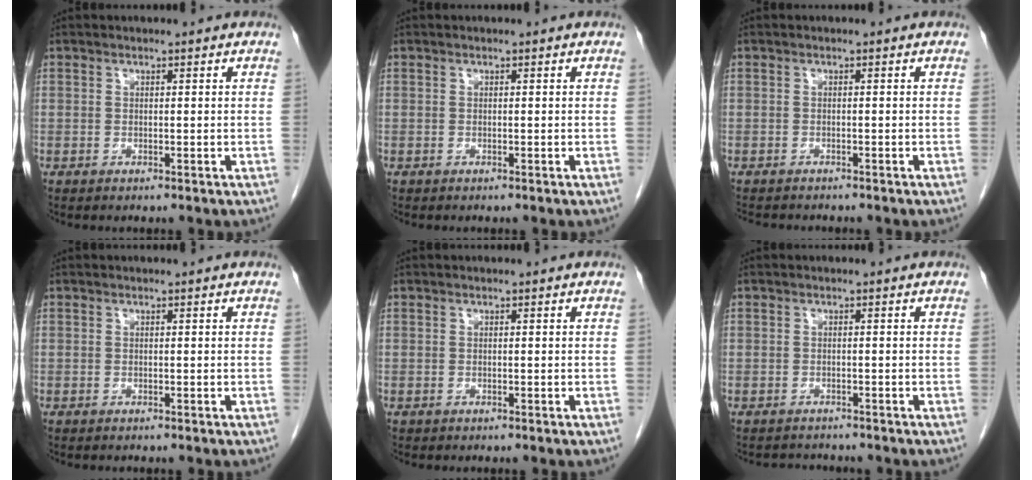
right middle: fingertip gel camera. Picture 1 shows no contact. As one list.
[{"total": 0.0}, {"total": 4.4, "force": [-4.0, 1.1, 1.5], "torque": [-0.021, -0.008, -0.058]}, {"total": 0.0}, {"total": 0.0}, {"total": 2.3, "force": [-2.1, 0.9, -0.4], "torque": [0.002, -0.004, -0.036]}]